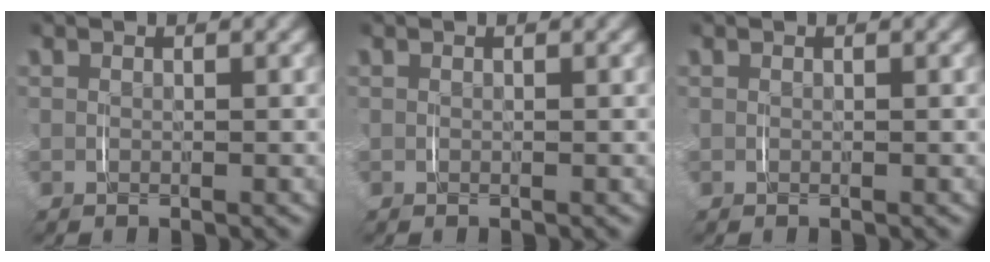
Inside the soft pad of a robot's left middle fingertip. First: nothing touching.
{"total": 0.0}
{"total": 0.0}